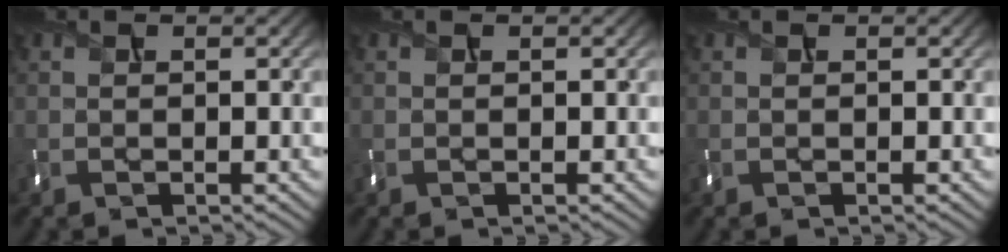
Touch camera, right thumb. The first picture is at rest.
{"total": 0.0}
{"total": 0.0}